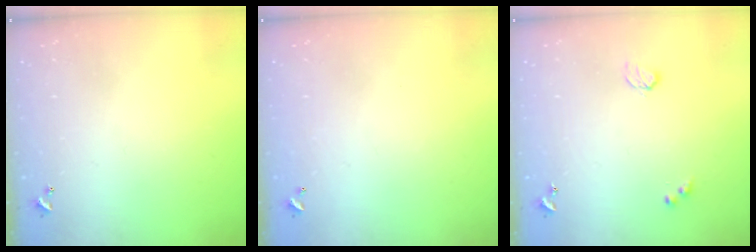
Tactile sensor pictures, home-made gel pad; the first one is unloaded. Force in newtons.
{"total": 2.9, "press": 2.9, "slide": 0.1}
{"total": 2.9, "press": 2.9, "slide": 0.5}